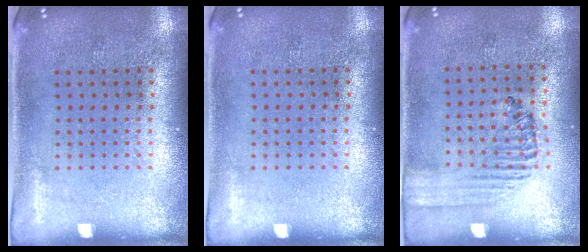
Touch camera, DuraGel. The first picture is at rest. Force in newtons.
{"total": 0.0}
{"total": 1.4, "press": 1.2, "slide": 0.7}